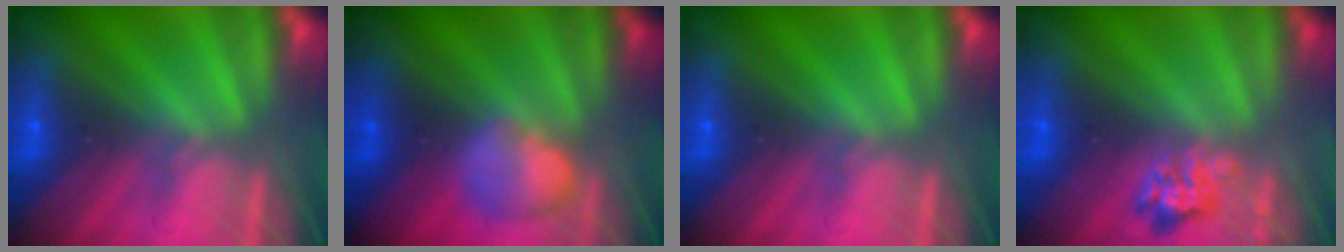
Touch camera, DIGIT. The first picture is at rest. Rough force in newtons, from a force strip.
{"total": 2.4}
{"total": 0.0}
{"total": 2.4}